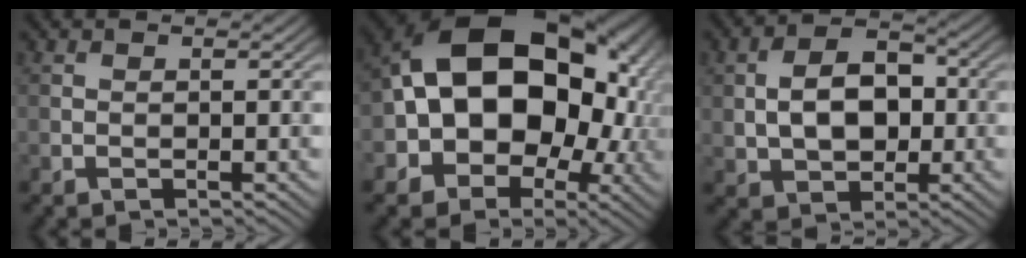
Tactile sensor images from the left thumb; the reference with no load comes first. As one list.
[{"total": 19.7, "force": [-0.5, 14.4, 13.6], "torque": [-0.196, -0.012, -0.008]}, {"total": 8.0, "force": [0.0, 5.4, 5.9], "torque": [-0.108, 0.004, -0.005]}]